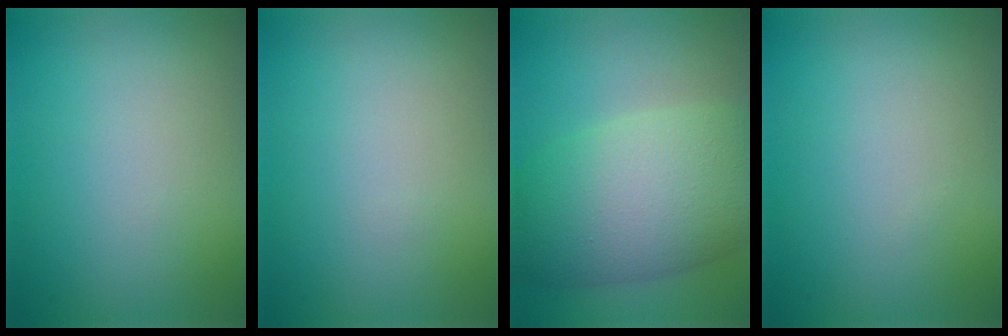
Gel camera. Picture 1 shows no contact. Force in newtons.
{"total": 0.0}
{"total": 10.0, "press": 10.0, "slide": 0.5}
{"total": 0.0}